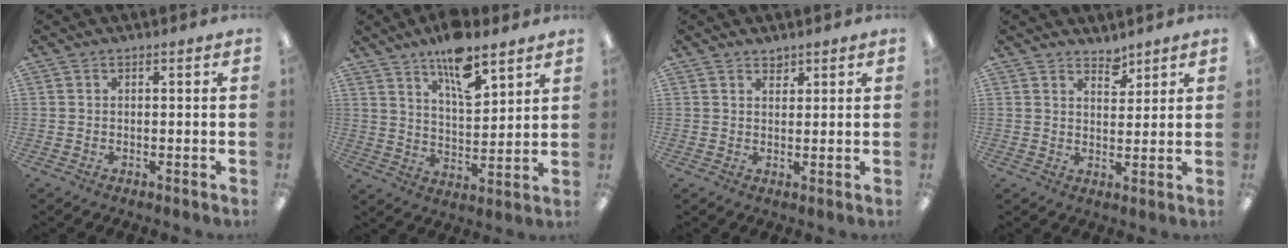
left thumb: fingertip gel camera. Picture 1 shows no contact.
{"total": 12.3, "force": [8.9, 4.3, 7.3], "torque": [-0.117, -0.048, 0.153]}
{"total": 1.6, "force": [1.5, 0.7, 0.0], "torque": [0.008, -0.006, 0.027]}
{"total": 3.8, "force": [3.4, 1.5, 0.8], "torque": [0.002, -0.024, 0.059]}